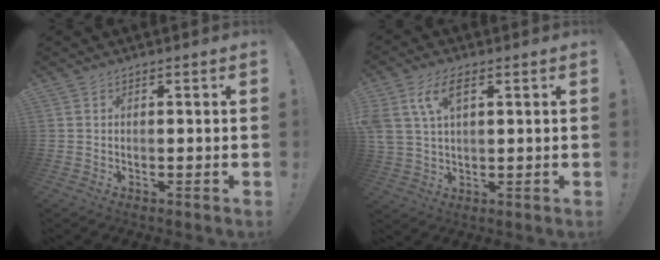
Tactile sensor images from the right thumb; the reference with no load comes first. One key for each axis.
{"total": 8.9, "fx": 3.9, "fy": 4.8, "fz": 6.4, "tx": -0.136, "ty": 0.000, "tz": 0.074}